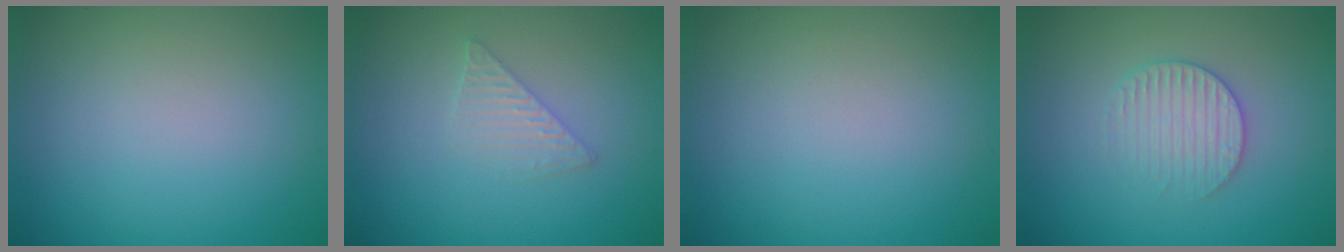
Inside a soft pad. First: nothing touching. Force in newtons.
{"total": 1.6, "press": 1.6, "slide": 0.1}
{"total": 0.0}
{"total": 2.8, "press": 2.7, "slide": 0.6}